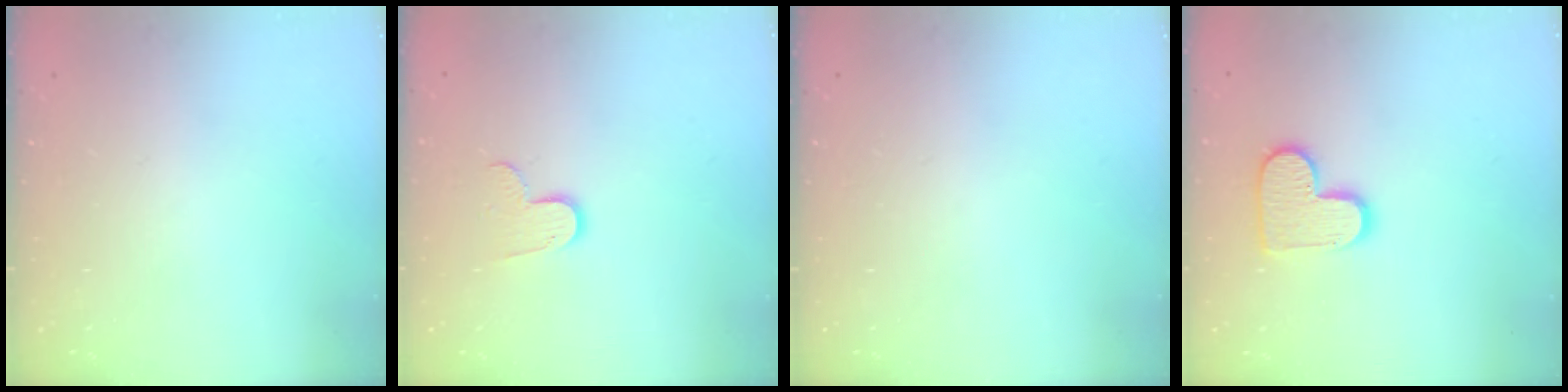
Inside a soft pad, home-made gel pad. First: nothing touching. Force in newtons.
{"total": 7.6, "press": 7.6, "slide": 0.5}
{"total": 0.0}
{"total": 12.0, "press": 12.0, "slide": 0.7}